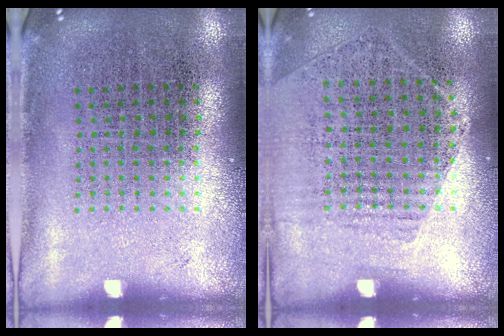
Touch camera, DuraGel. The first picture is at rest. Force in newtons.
{"total": 1.2, "press": 1.0, "slide": 0.7}